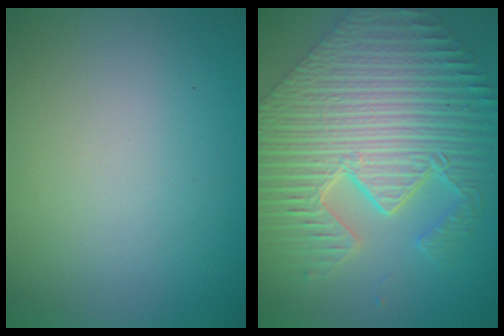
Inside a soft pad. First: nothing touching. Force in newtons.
{"total": 11.6, "press": 7.8, "slide": 8.6}